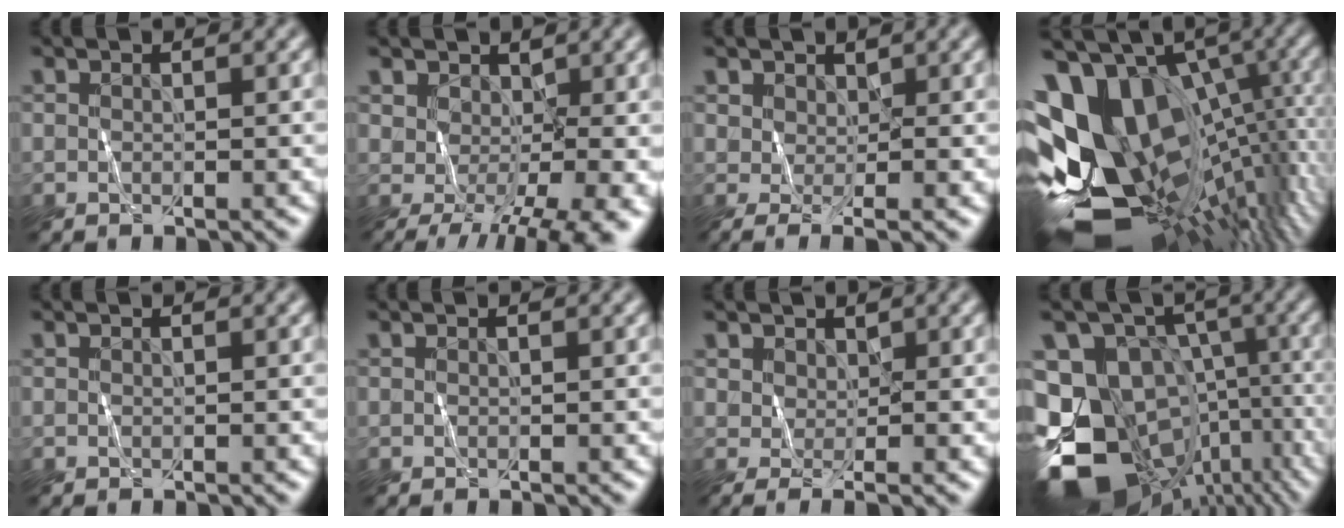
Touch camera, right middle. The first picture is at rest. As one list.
[{"total": 8.8, "force": [-1.4, 5.0, 7.1], "torque": [-0.086, -0.007, -0.009]}, {"total": 2.8, "force": [0.5, 1.5, 2.3], "torque": [-0.043, -0.001, 0.010]}, {"total": 17.0, "force": [0.0, 10.7, 13.2], "torque": [-0.214, -0.010, 0.023]}, {"total": 0.0}, {"total": 0.0}, {"total": 2.3, "force": [0.6, 1.3, 1.7], "torque": [-0.033, 0.000, 0.012]}, {"total": 19.5, "force": [-8.3, 14.8, 9.7], "torque": [-0.204, -0.031, -0.113]}]